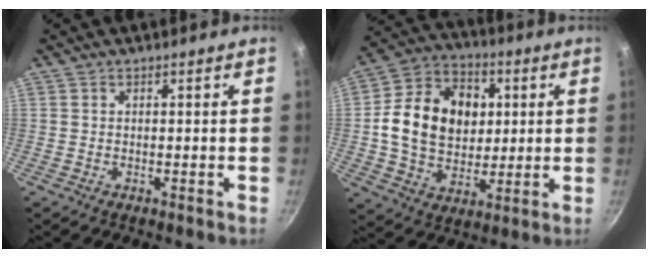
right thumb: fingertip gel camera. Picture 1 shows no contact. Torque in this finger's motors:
{"motor_torque": [0.15, 0.36, 0.29, -0.20, 0.22]}